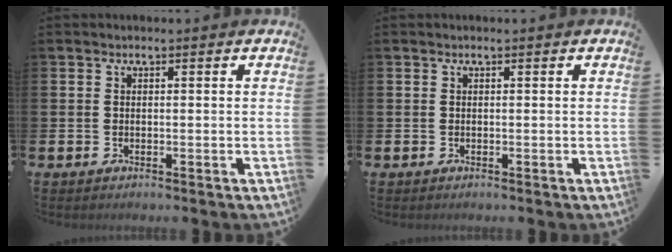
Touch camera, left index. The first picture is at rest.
{"total": 0.0}